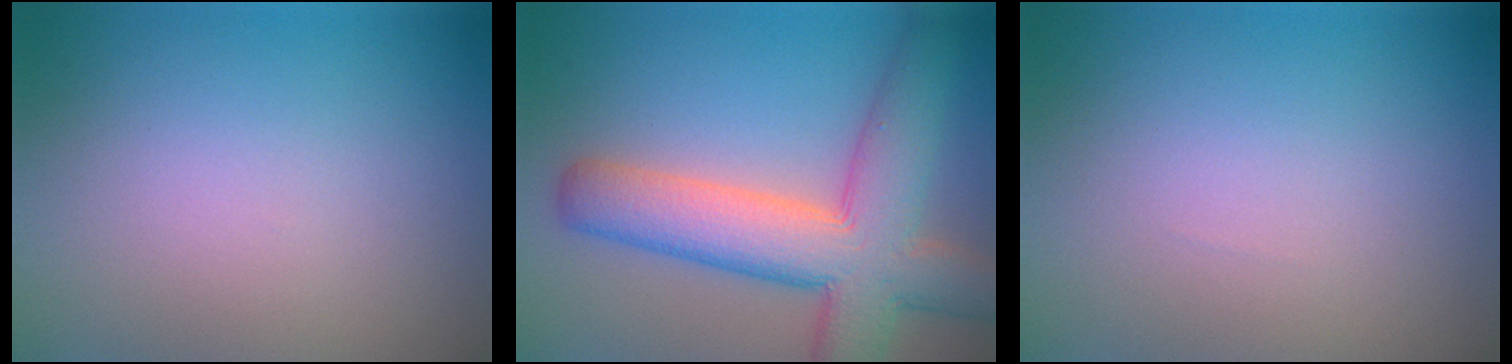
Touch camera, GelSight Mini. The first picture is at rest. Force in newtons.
{"total": 9.8, "press": 9.7, "slide": 0.6}
{"total": 0.0}